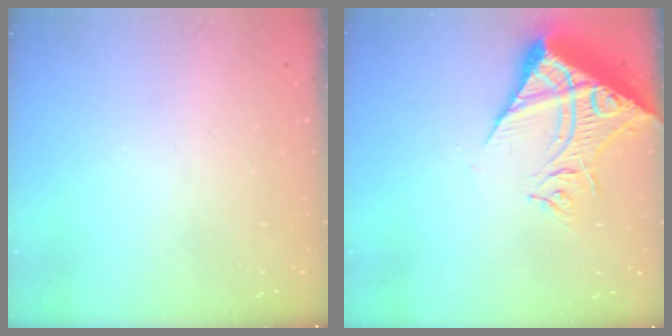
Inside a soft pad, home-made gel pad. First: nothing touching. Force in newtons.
{"total": 14.2, "press": 14.1, "slide": 1.9}